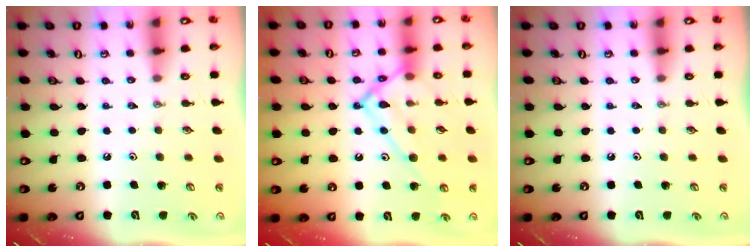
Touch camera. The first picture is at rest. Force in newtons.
{"total": 16.5, "press": 16.5, "slide": 1.3}
{"total": 0.0}